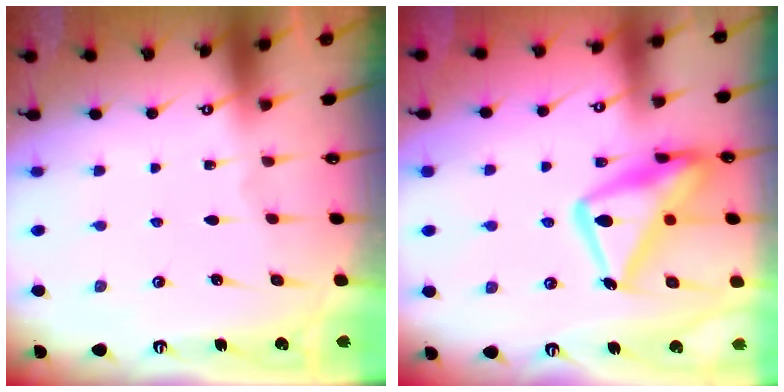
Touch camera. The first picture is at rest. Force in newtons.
{"total": 19.6, "press": 19.6, "slide": 1.5}